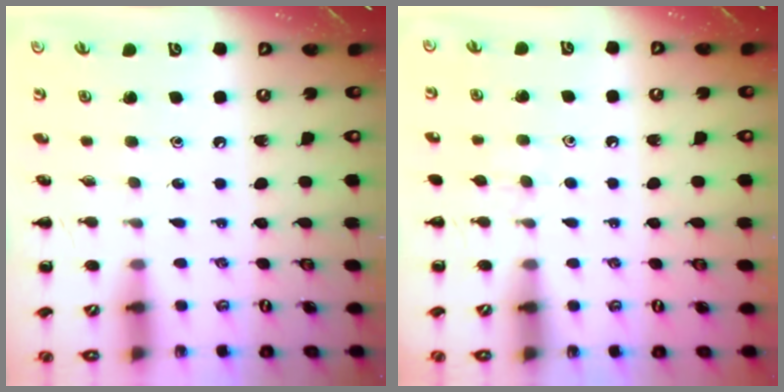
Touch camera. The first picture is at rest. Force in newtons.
{"total": 3.7, "press": 3.3, "slide": 1.5}